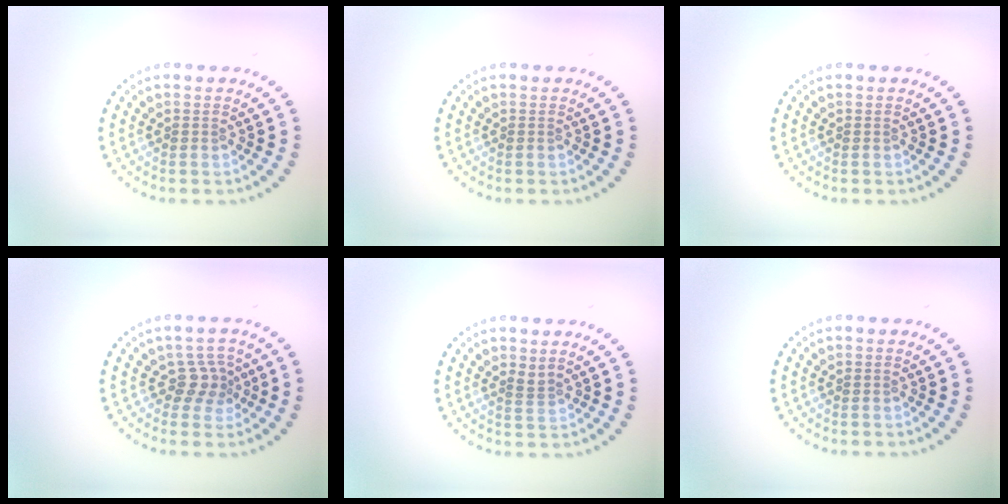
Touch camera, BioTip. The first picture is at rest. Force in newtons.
{"total": 0.0}
{"total": 0.0}
{"total": 2.5, "press": 1.9, "slide": 1.5}
{"total": 1.0, "press": 0.6, "slide": 0.8}
{"total": 0.0}